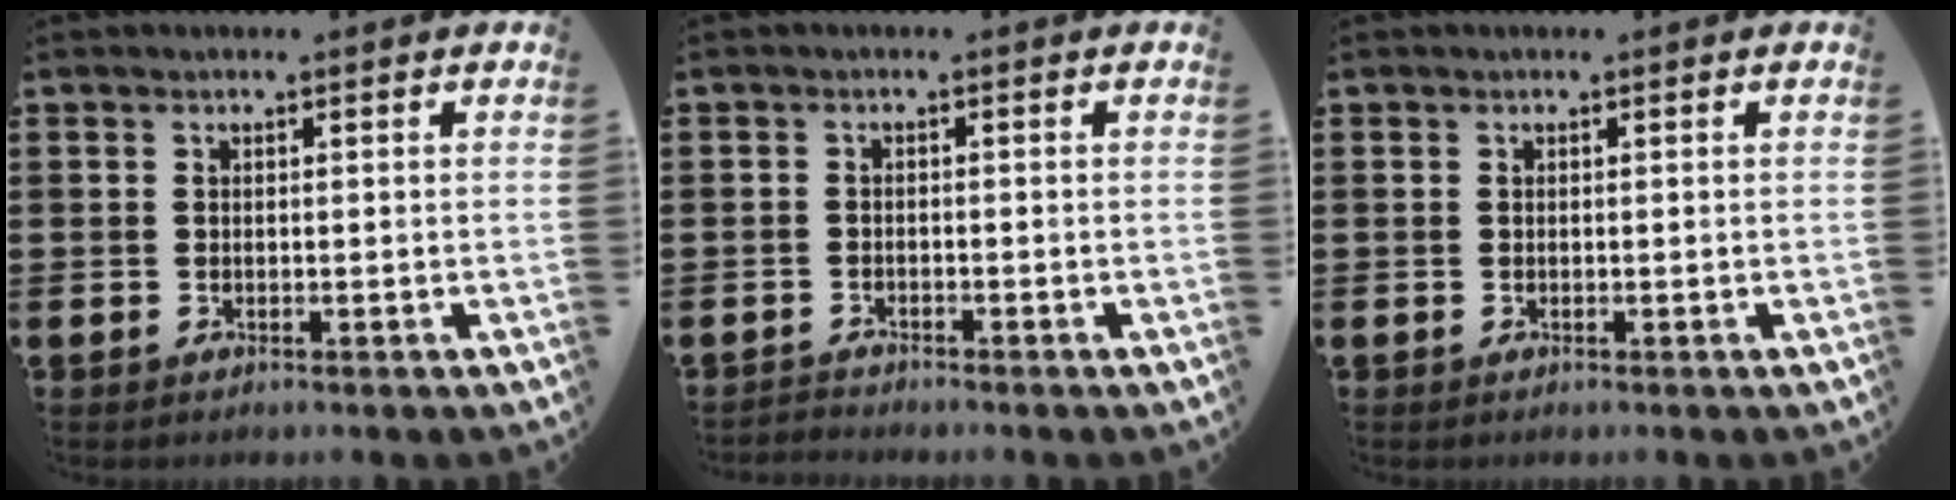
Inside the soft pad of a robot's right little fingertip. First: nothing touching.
{"total": 1.1, "force": [-1.1, 0.0, -0.1], "torque": [0.000, 0.002, -0.023]}
{"total": 0.0}